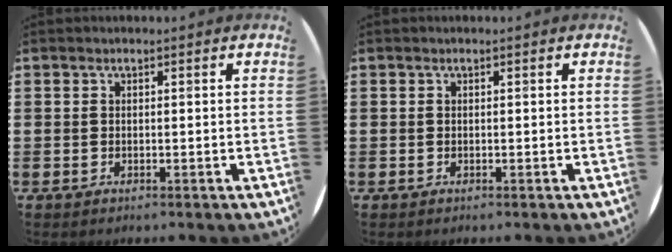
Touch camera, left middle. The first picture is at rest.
{"total": 0.0}